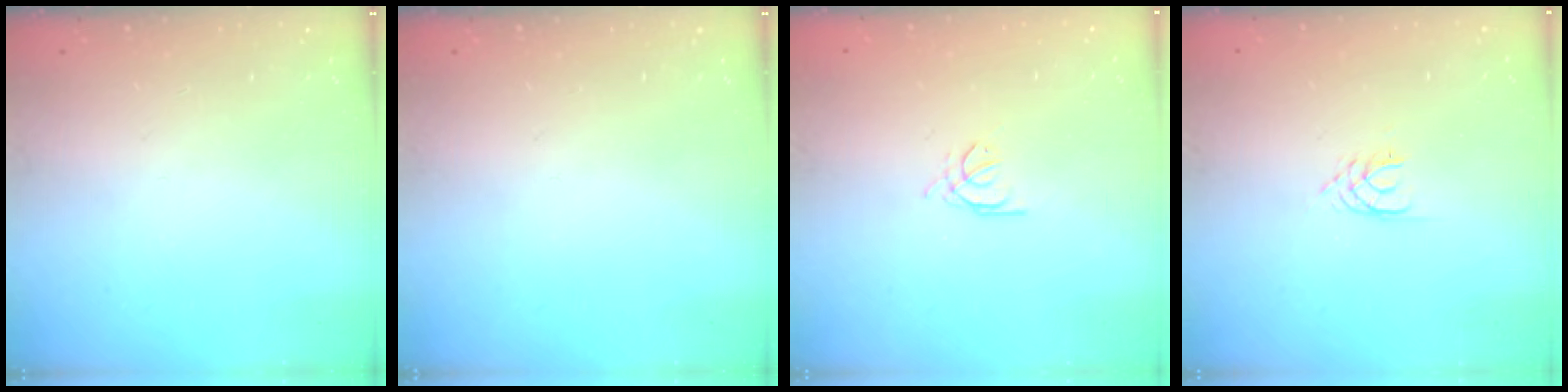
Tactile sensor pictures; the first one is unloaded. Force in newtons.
{"total": 0.0}
{"total": 1.2, "press": 1.1, "slide": 0.4}
{"total": 1.7, "press": 1.7, "slide": 0.2}